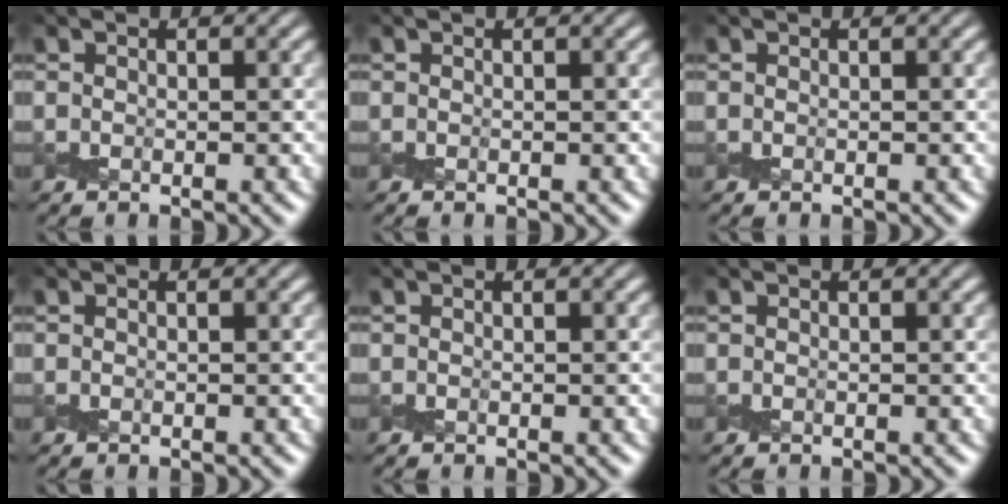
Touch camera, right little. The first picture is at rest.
{"total": 0.0}
{"total": 0.0}
{"total": 0.0}
{"total": 0.0}
{"total": 0.0}